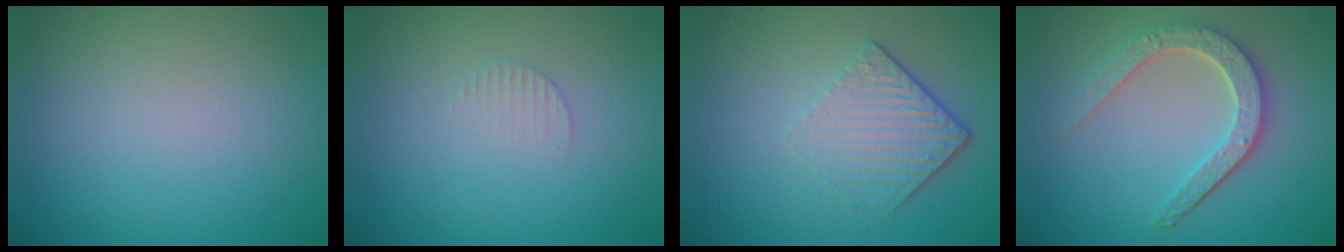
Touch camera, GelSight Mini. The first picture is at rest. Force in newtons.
{"total": 0.8, "press": 0.8, "slide": 0.2}
{"total": 4.3, "press": 2.8, "slide": 3.3}
{"total": 4.2, "press": 3.5, "slide": 2.3}